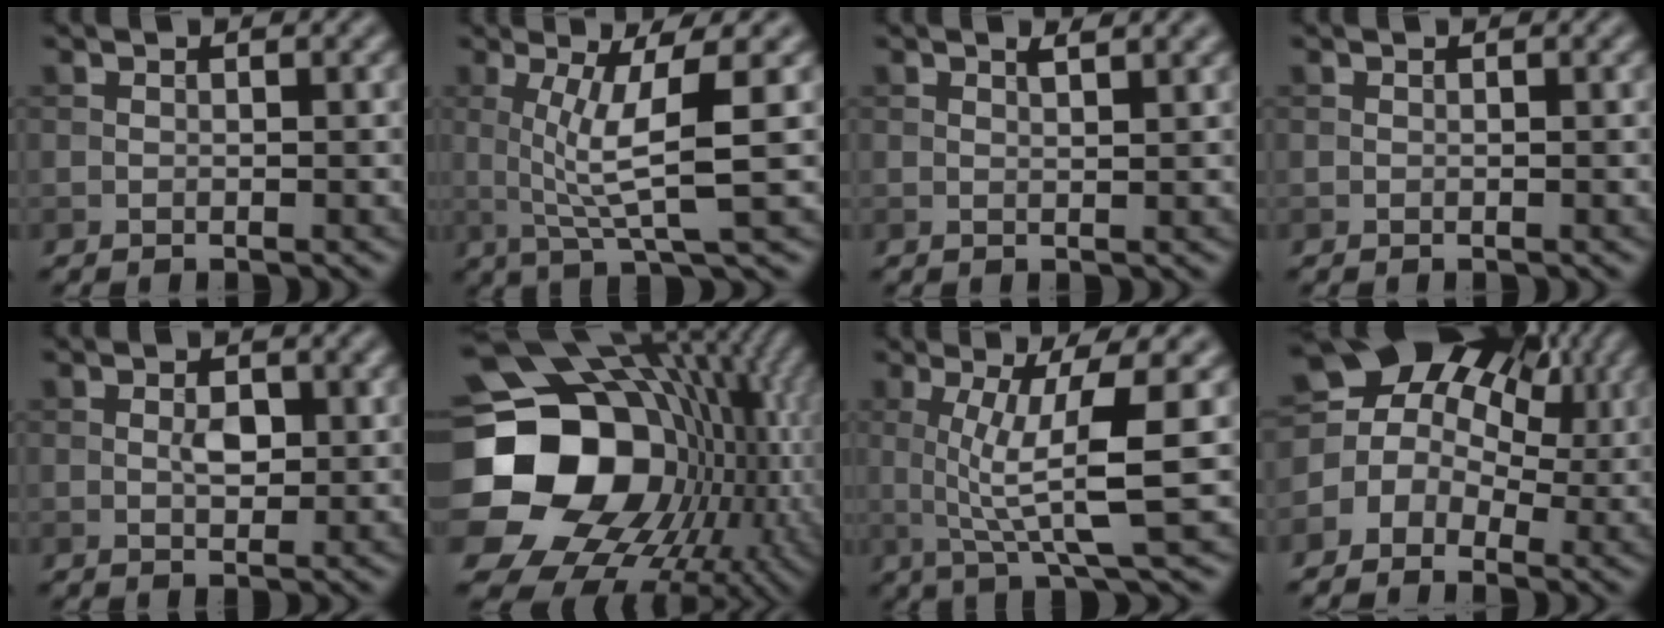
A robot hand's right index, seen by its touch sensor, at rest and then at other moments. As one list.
[{"total": 5.9, "force": [0.8, 0.9, 5.8], "torque": [-0.105, -0.001, 0.019]}, {"total": 1.6, "force": [1.1, 0.3, 1.1], "torque": [-0.015, 0.005, 0.014]}, {"total": 0.0}, {"total": 2.1, "force": [0.1, 1.2, 1.7], "torque": [-0.032, 0.000, 0.002]}, {"total": 19.8, "force": [-0.9, 16.6, 10.8], "torque": [-0.233, -0.010, 0.000]}, {"total": 7.0, "force": [0.8, 1.2, 6.9], "torque": [-0.117, -0.003, 0.018]}, {"total": 10.6, "force": [2.6, 8.8, 5.4], "torque": [-0.100, 0.043, 0.006]}]